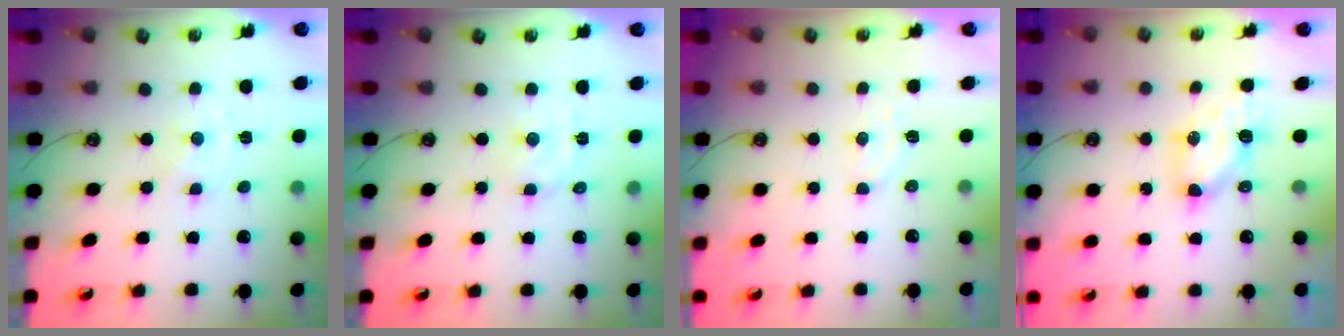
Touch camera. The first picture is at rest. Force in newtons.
{"total": 2.7, "press": 2.7, "slide": 0.1}
{"total": 4.9, "press": 4.9, "slide": 0.6}
{"total": 6.7, "press": 6.7, "slide": 0.7}